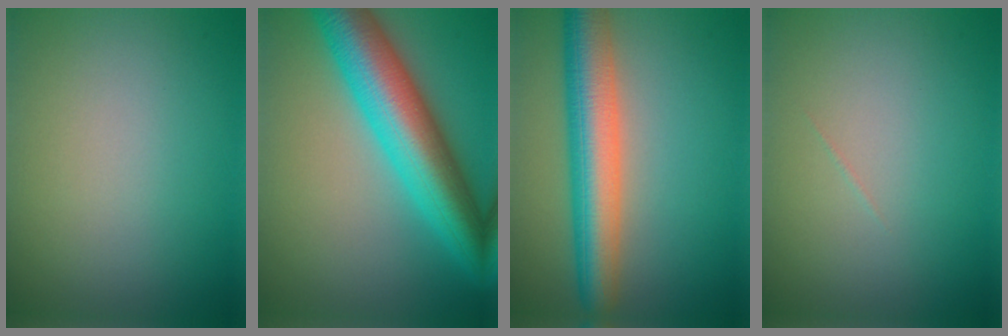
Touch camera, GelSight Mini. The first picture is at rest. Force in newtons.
{"total": 10.6, "press": 10.6, "slide": 0.2}
{"total": 7.5, "press": 7.5, "slide": 0.1}
{"total": 0.0}